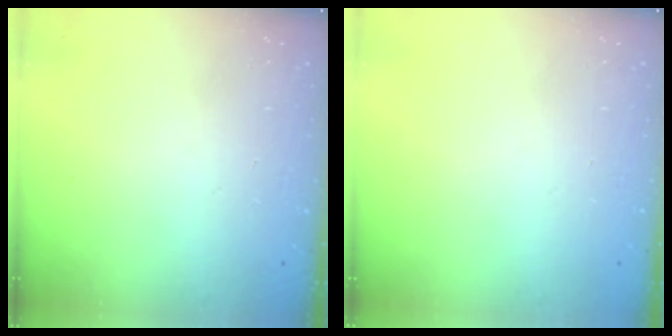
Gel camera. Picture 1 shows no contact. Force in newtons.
{"total": 0.6, "press": 0.0, "slide": 0.6}